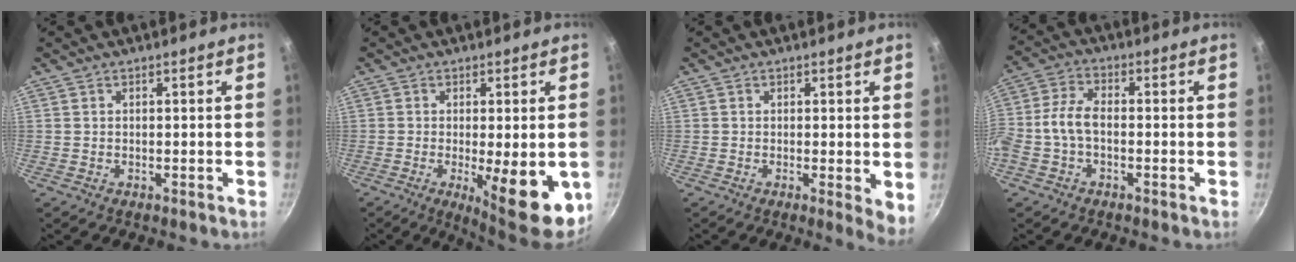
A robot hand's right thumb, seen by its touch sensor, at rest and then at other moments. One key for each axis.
{"total": 13.4, "fx": -3.3, "fy": 3.8, "fz": 12.4, "tx": -0.149, "ty": -0.009, "tz": -0.034}
{"total": 4.1, "fx": -0.1, "fy": 1.2, "fz": 3.9, "tx": -0.047, "ty": -0.015, "tz": -0.003}
{"total": 6.5, "fx": -1.5, "fy": 3.6, "fz": 5.2, "tx": -0.111, "ty": 0.030, "tz": -0.041}